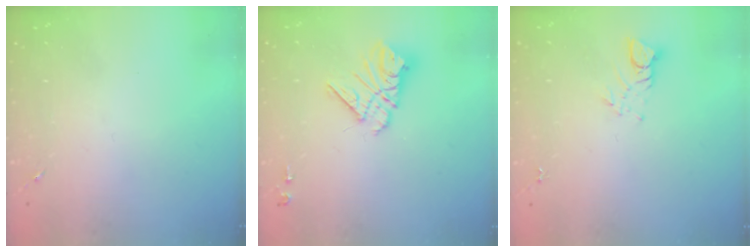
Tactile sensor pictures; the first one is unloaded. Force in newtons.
{"total": 12.7, "press": 12.6, "slide": 1.1}
{"total": 3.5, "press": 3.5, "slide": 0.3}